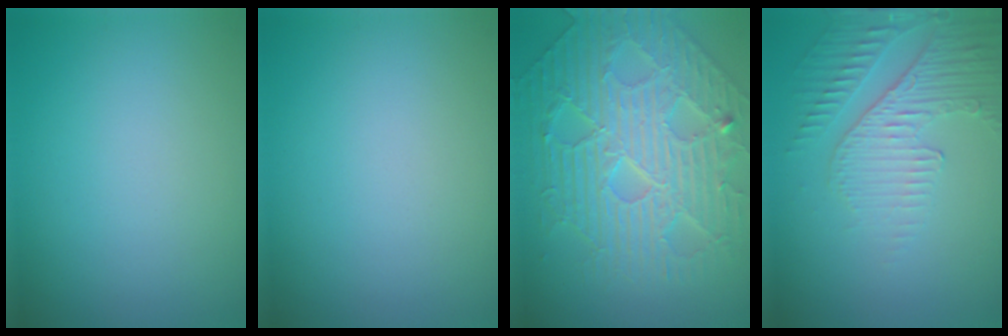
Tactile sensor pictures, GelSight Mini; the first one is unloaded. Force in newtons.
{"total": 0.0}
{"total": 6.4, "press": 5.5, "slide": 3.3}
{"total": 4.9, "press": 3.2, "slide": 3.7}